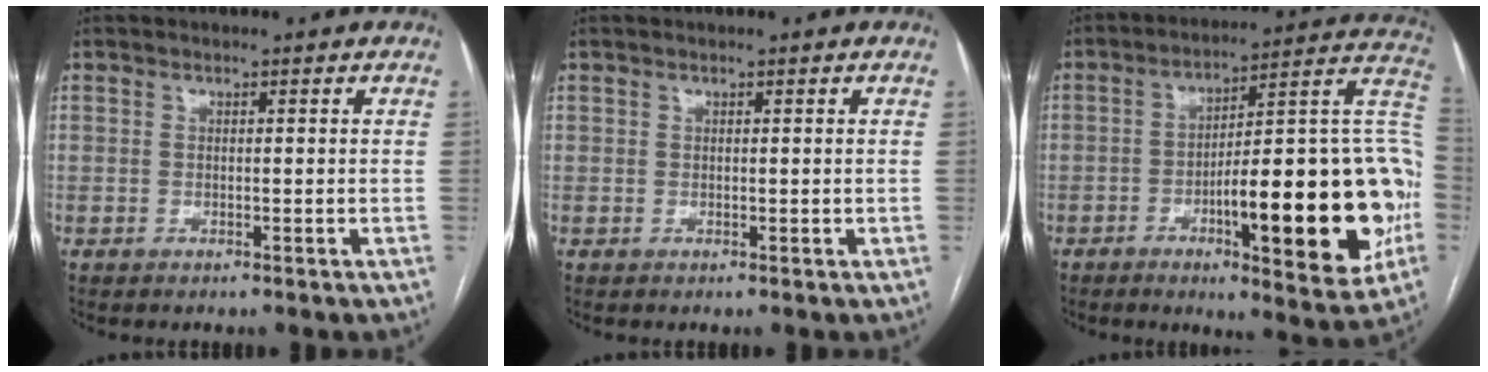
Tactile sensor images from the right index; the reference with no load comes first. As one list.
[{"total": 0.0}, {"total": 26.2, "force": [-6.2, 4.9, 25.0], "torque": [-0.295, 0.017, -0.079]}]